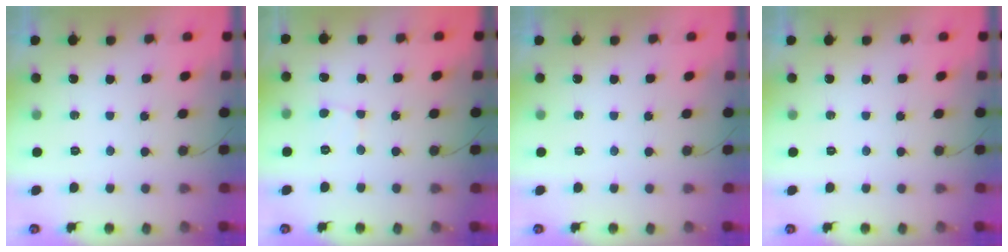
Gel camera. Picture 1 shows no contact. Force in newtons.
{"total": 2.1, "press": 2.1, "slide": 0.2}
{"total": 0.0}
{"total": 0.0}